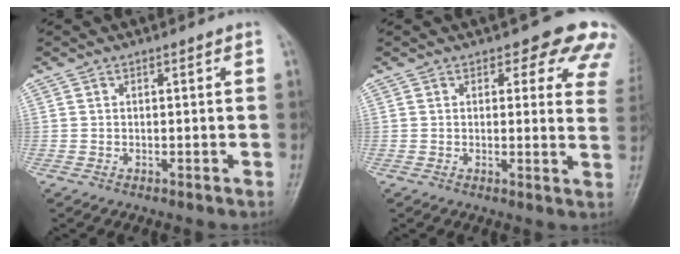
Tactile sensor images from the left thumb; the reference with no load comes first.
{"total": 10.4, "force": [8.0, 4.6, 4.8], "torque": [0.003, -0.034, 0.062]}